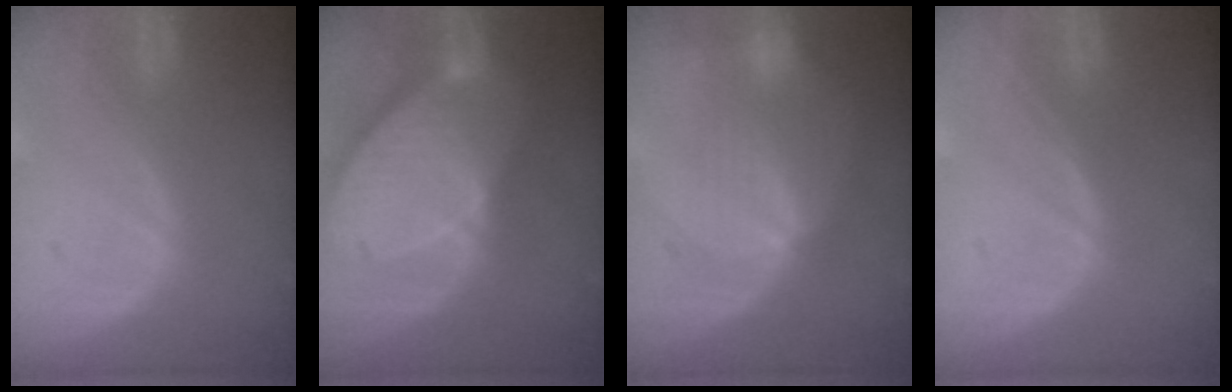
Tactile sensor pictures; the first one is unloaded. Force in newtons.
{"total": 10.5, "press": 9.2, "slide": 5.1}
{"total": 4.9, "press": 4.7, "slide": 1.2}
{"total": 0.0}